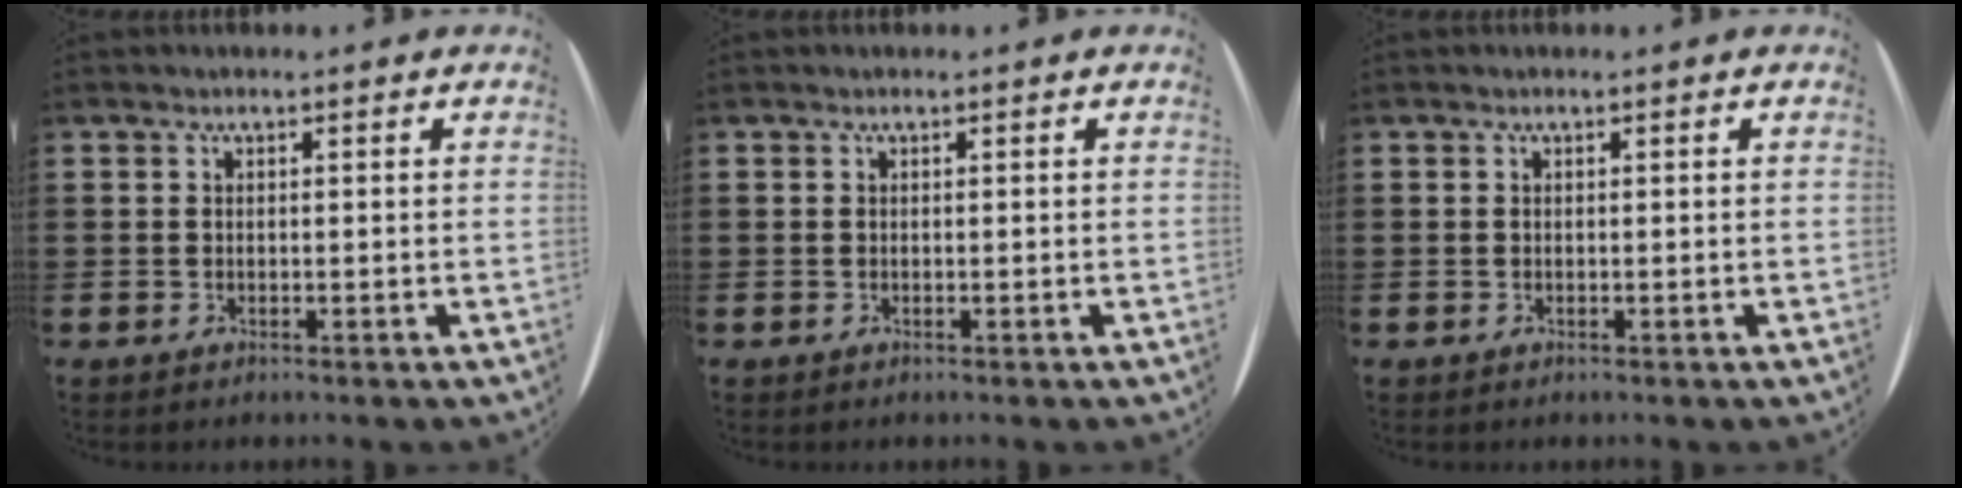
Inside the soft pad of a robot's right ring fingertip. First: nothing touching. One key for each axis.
{"total": 0.0}
{"total": 0.0}